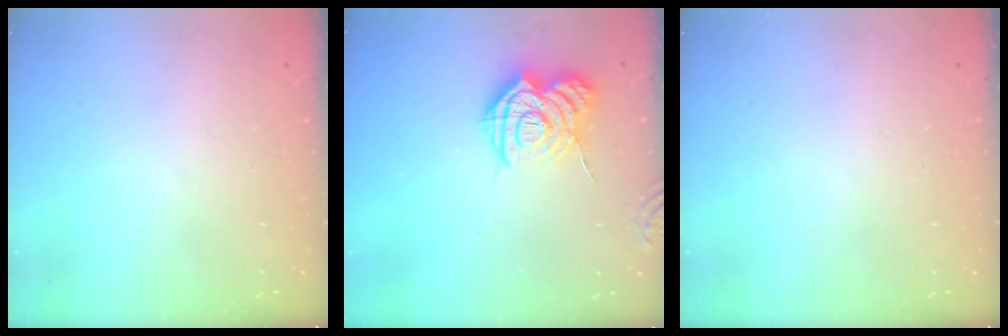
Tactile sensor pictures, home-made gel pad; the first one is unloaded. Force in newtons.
{"total": 14.6, "press": 14.5, "slide": 1.4}
{"total": 0.0}